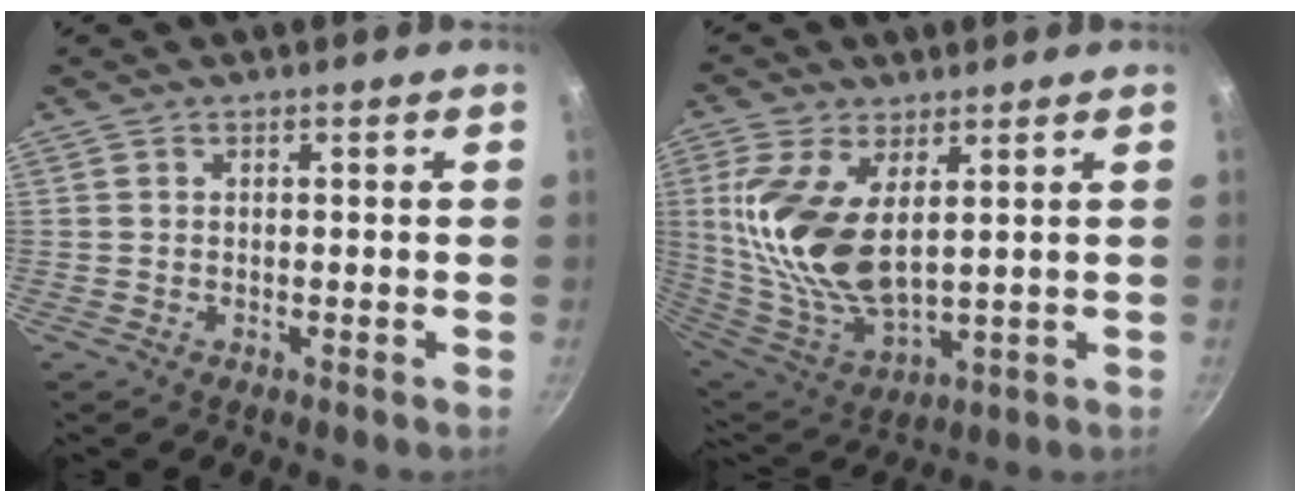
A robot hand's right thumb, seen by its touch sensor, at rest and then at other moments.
{"total": 16.7, "force": [3.9, 8.3, 14.0], "torque": [-0.283, -0.028, 0.087]}